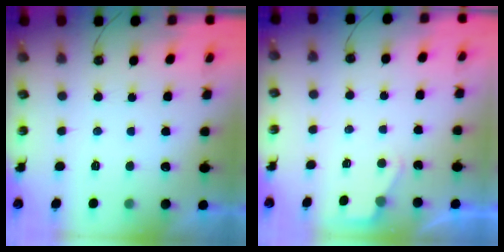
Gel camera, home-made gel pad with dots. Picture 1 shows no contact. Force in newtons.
{"total": 2.4, "press": 2.4, "slide": 0.4}